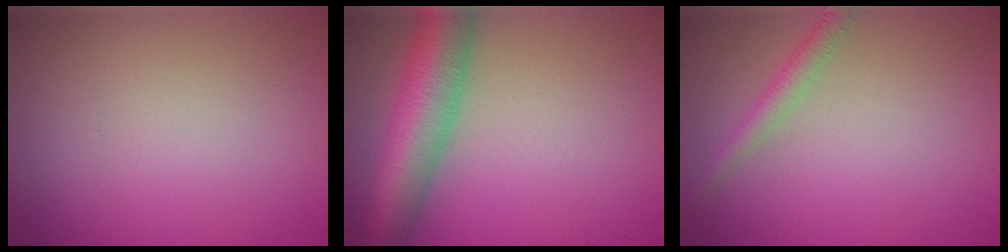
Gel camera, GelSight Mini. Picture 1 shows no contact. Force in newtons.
{"total": 8.7, "press": 8.7, "slide": 0.2}
{"total": 1.9, "press": 1.9, "slide": 0.0}